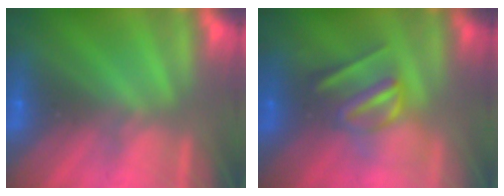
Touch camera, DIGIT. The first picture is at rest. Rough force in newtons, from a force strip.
{"total": 2.9}